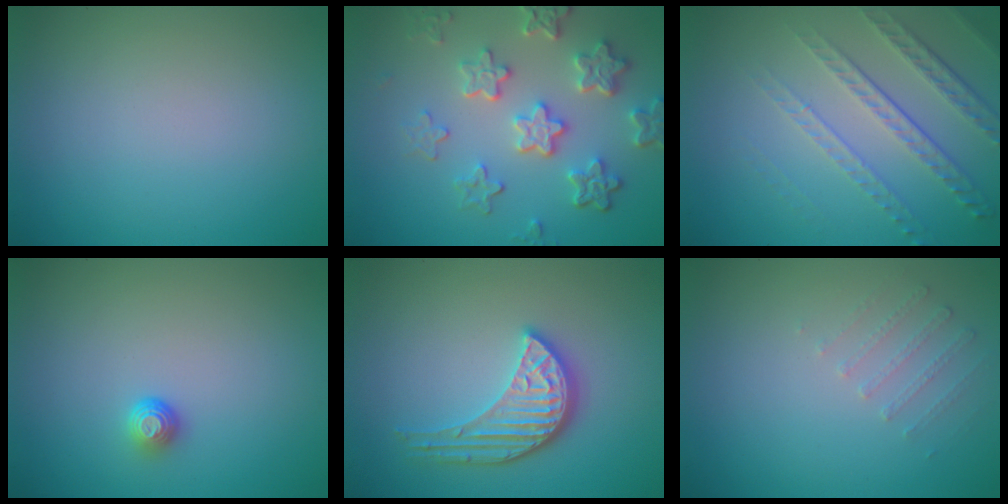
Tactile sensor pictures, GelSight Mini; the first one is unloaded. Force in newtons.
{"total": 5.7, "press": 4.3, "slide": 3.7}
{"total": 5.0, "press": 3.4, "slide": 3.7}
{"total": 1.2, "press": 0.9, "slide": 0.8}
{"total": 4.1, "press": 3.5, "slide": 2.2}
{"total": 1.1, "press": 0.7, "slide": 0.8}